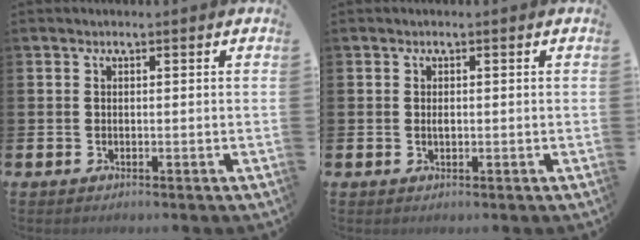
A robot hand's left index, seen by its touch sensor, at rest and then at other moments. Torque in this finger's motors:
{"motor_torque": [0.23, 0.18, -0.01, 0.04]}